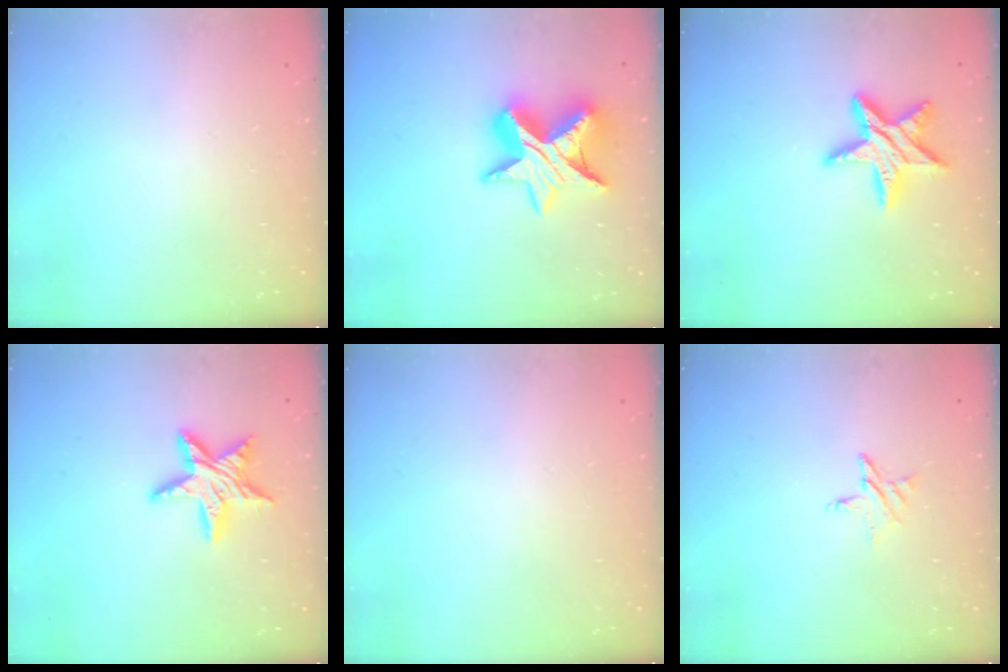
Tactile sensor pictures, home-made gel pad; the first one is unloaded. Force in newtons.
{"total": 15.0, "press": 15.0, "slide": 1.2}
{"total": 12.3, "press": 12.3, "slide": 0.8}
{"total": 12.0, "press": 12.0, "slide": 0.8}
{"total": 0.0}
{"total": 4.7, "press": 4.7, "slide": 0.5}